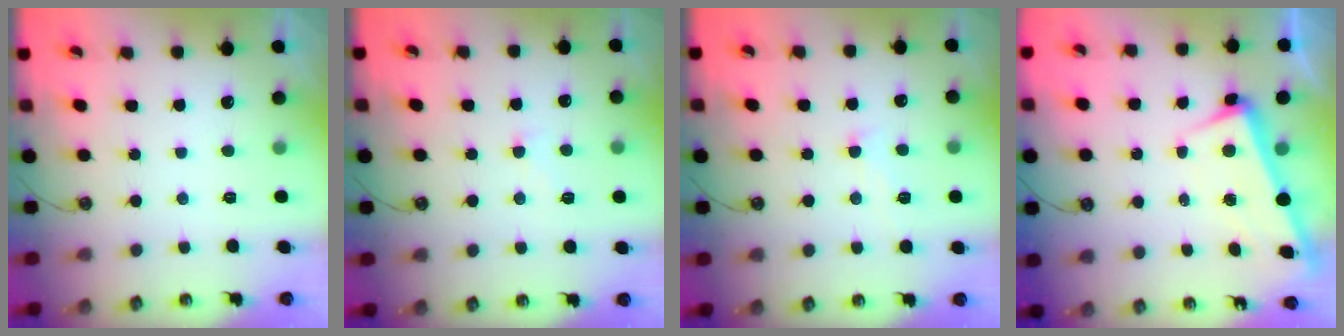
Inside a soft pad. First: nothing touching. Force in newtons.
{"total": 1.1, "press": 0.7, "slide": 0.8}
{"total": 2.1, "press": 2.0, "slide": 0.4}
{"total": 3.0, "press": 2.9, "slide": 0.8}